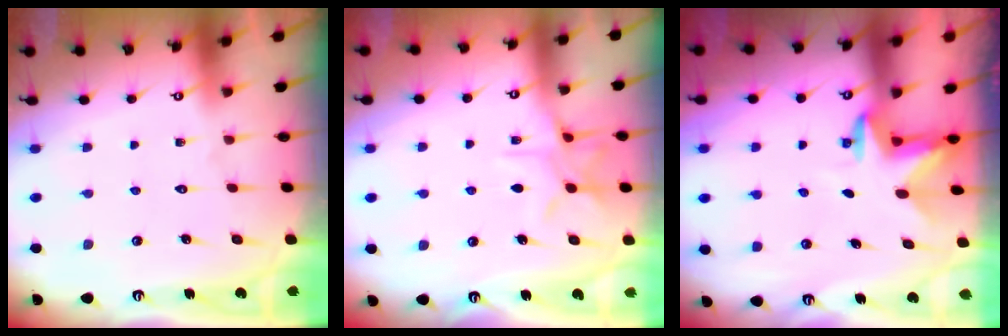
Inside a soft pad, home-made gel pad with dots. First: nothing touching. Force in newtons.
{"total": 9.0, "press": 8.9, "slide": 0.7}
{"total": 3.1, "press": 3.0, "slide": 0.7}